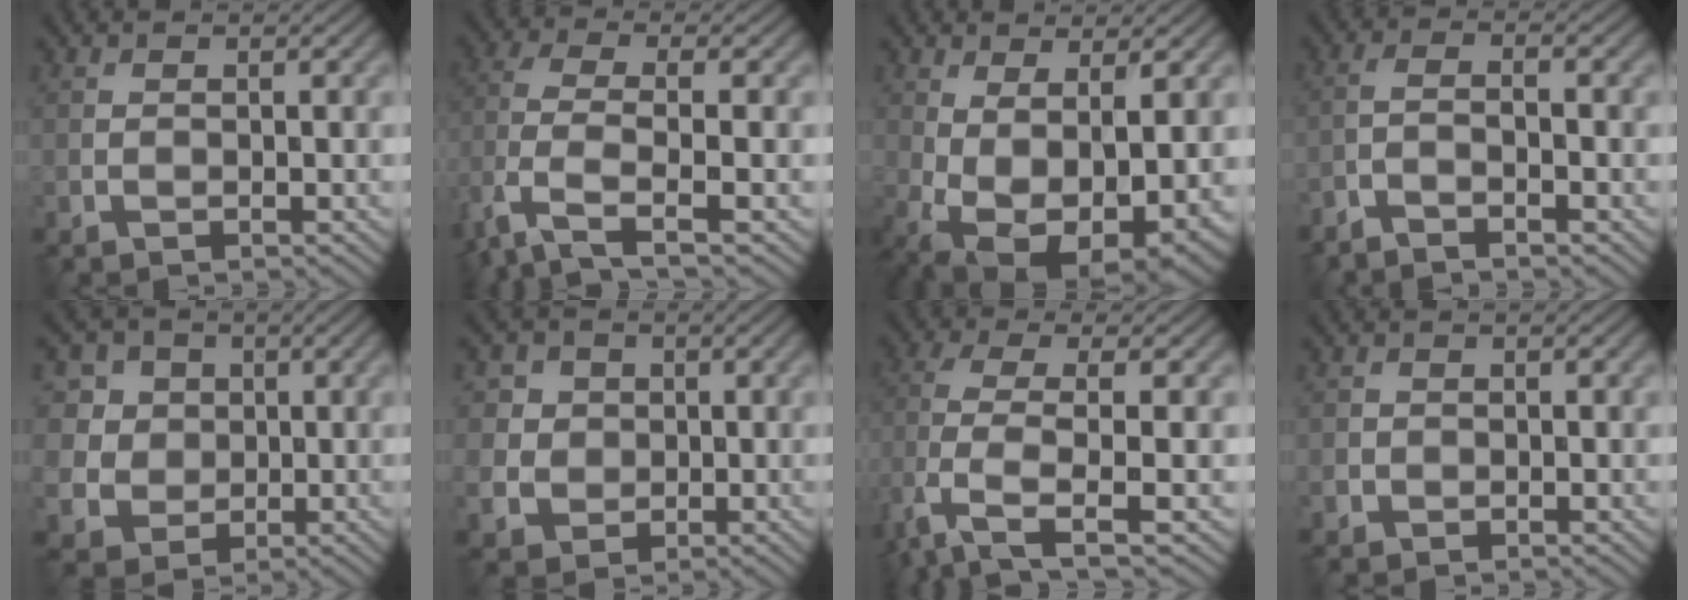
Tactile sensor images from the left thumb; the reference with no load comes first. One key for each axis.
{"total": 6.8, "fx": -3.6, "fy": 2.1, "fz": 5.4, "tx": -0.129, "ty": -0.003, "tz": -0.083}
{"total": 10.7, "fx": -1.4, "fy": 5.7, "fz": 8.9, "tx": -0.180, "ty": -0.041, "tz": 0.011}
{"total": 2.8, "fx": -2.1, "fy": 0.3, "fz": 1.8, "tx": -0.036, "ty": 0.001, "tz": -0.052}
{"total": 8.8, "fx": 2.5, "fy": 7.9, "fz": 2.9, "tx": -0.120, "ty": 0.005, "tz": 0.046}
{"total": 6.1, "fx": 1.1, "fy": 5.8, "fz": 1.6, "tx": -0.068, "ty": 0.003, "tz": 0.018}
{"total": 6.2, "fx": -1.9, "fy": 1.9, "fz": 5.6, "tx": -0.130, "ty": 0.001, "tz": -0.049}
{"total": 1.2, "fx": -0.4, "fy": 1.2, "fz": 0.1, "tx": 0.001, "ty": -0.004, "tz": -0.011}